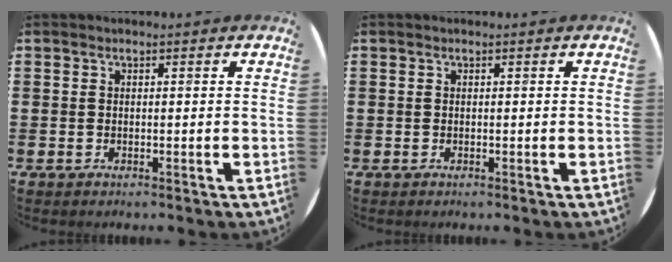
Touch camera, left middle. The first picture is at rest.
{"total": 0.0}